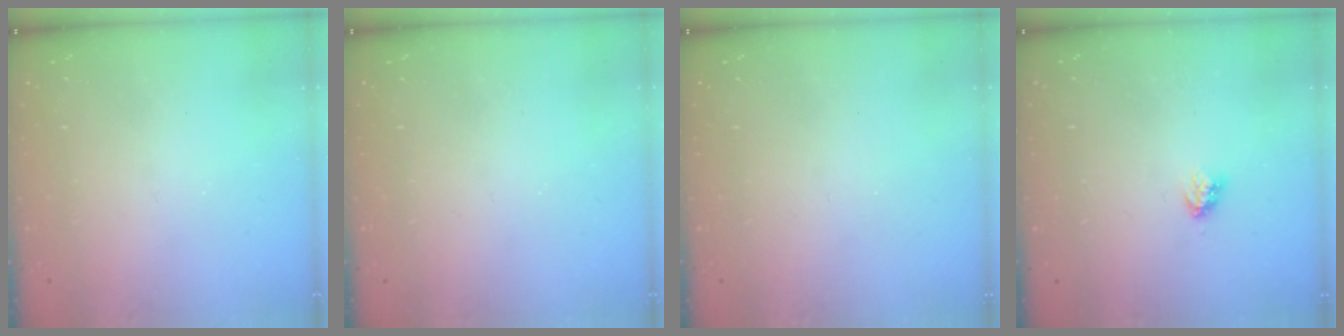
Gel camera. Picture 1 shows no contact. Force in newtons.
{"total": 0.0}
{"total": 0.0}
{"total": 3.1, "press": 3.1, "slide": 0.3}